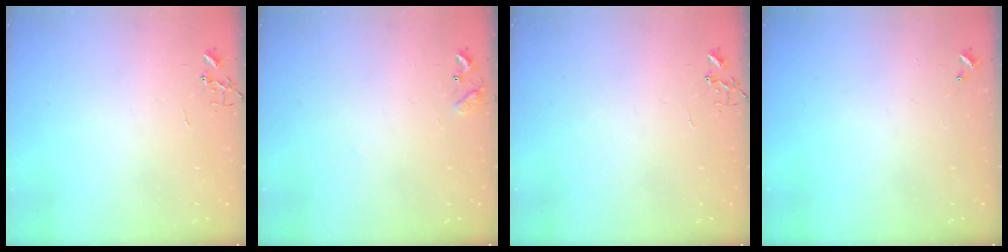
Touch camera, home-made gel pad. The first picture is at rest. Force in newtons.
{"total": 8.4, "press": 8.4, "slide": 0.5}
{"total": 0.0}
{"total": 0.0}